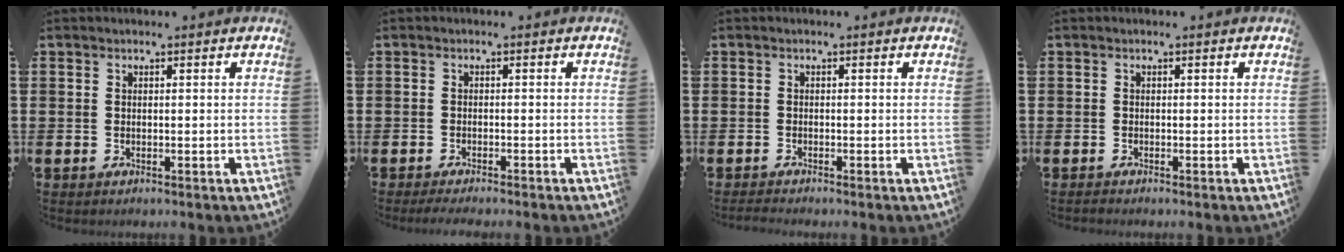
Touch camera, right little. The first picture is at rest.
{"total": 1.0, "force": [-0.8, 0.0, 0.5], "torque": [-0.010, -0.002, -0.016]}
{"total": 0.7, "force": [-0.6, 0.0, 0.3], "torque": [-0.006, -0.003, -0.012]}
{"total": 0.0}